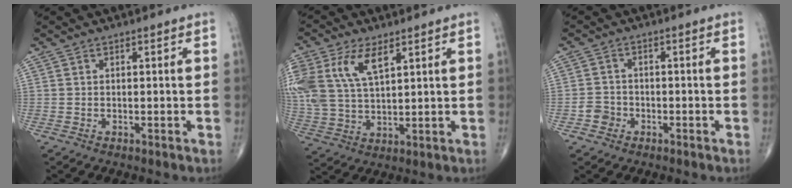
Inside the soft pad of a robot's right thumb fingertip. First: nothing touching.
{"total": 14.6, "force": [6.1, 7.7, 10.8], "torque": [-0.249, -0.006, 0.123]}
{"total": 2.9, "force": [-1.3, 2.4, 0.7], "torque": [-0.004, 0.014, -0.029]}